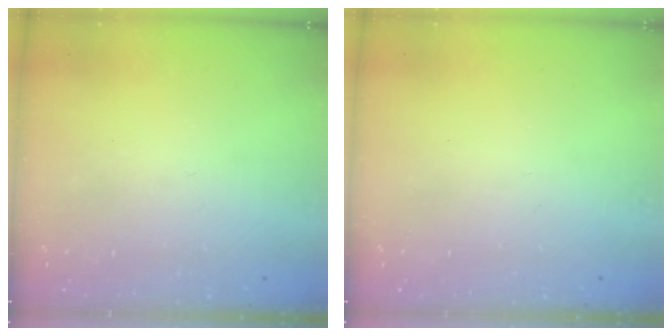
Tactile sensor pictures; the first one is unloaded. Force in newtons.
{"total": 0.0}